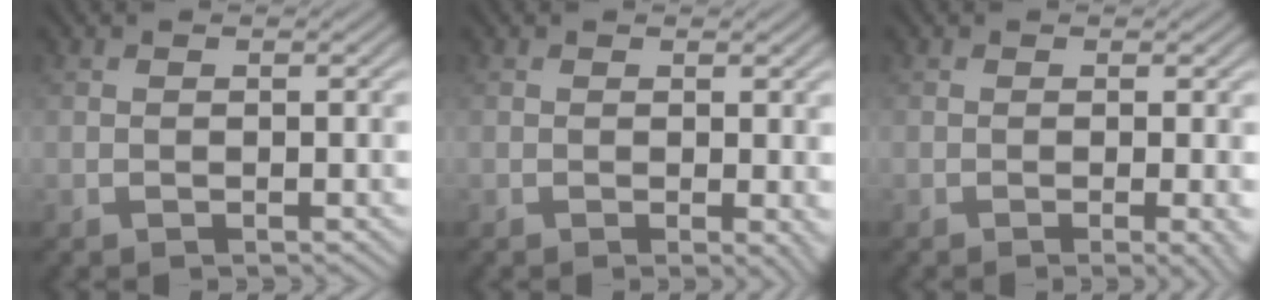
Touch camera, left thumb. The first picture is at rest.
{"total": 1.6, "force": [0.1, 0.4, 1.6], "torque": [-0.019, -0.005, 0.000]}
{"total": 2.2, "force": [-0.4, 0.3, 2.1], "torque": [-0.031, 0.000, -0.012]}